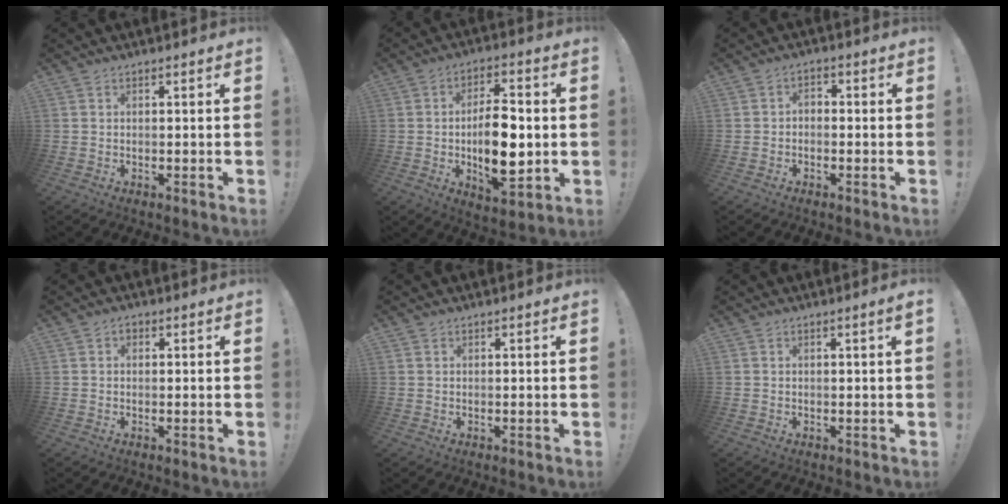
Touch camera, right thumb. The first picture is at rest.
{"total": 15.3, "force": [-1.1, 7.3, 13.3], "torque": [-0.229, 0.000, -0.023]}
{"total": 2.1, "force": [-1.5, 1.2, 0.9], "torque": [-0.019, 0.005, -0.030]}
{"total": 1.2, "force": [0.1, 1.0, 0.6], "torque": [-0.007, 0.003, 0.001]}
{"total": 0.7, "force": [0.5, 0.4, 0.2], "torque": [0.000, -0.002, 0.010]}
{"total": 1.6, "force": [0.6, -0.2, 1.4], "torque": [-0.018, -0.004, 0.008]}